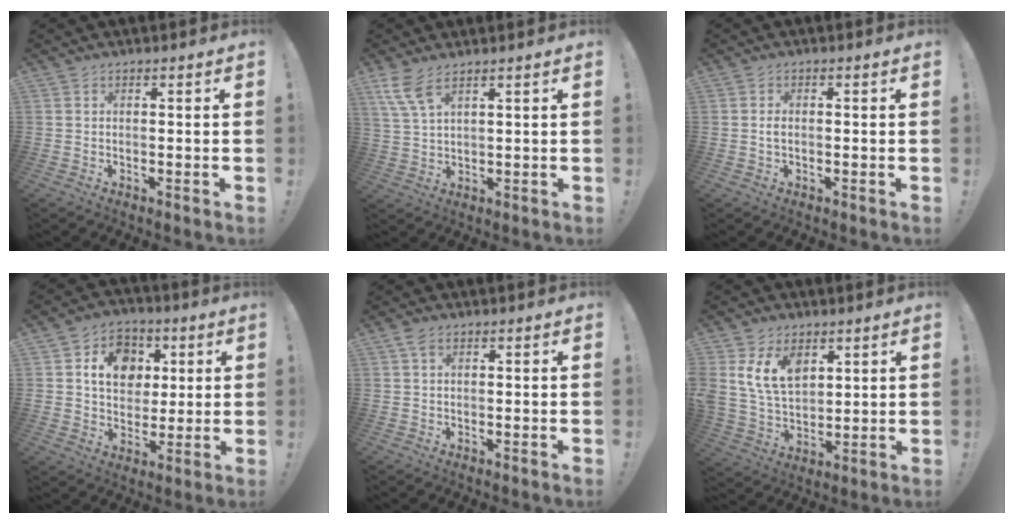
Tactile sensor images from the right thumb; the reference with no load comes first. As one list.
[{"total": 6.9, "force": [4.6, 1.9, 4.8], "torque": [-0.108, -0.013, 0.089]}, {"total": 1.2, "force": [-0.3, 0.7, 0.9], "torque": [-0.019, 0.004, -0.006]}, {"total": 12.9, "force": [4.0, 10.4, 6.4], "torque": [-0.093, -0.006, 0.080]}, {"total": 2.6, "force": [1.2, 1.5, 1.8], "torque": [-0.038, 0.004, 0.023]}, {"total": 12.8, "force": [6.1, 8.6, 7.3], "torque": [-0.143, -0.022, 0.120]}]